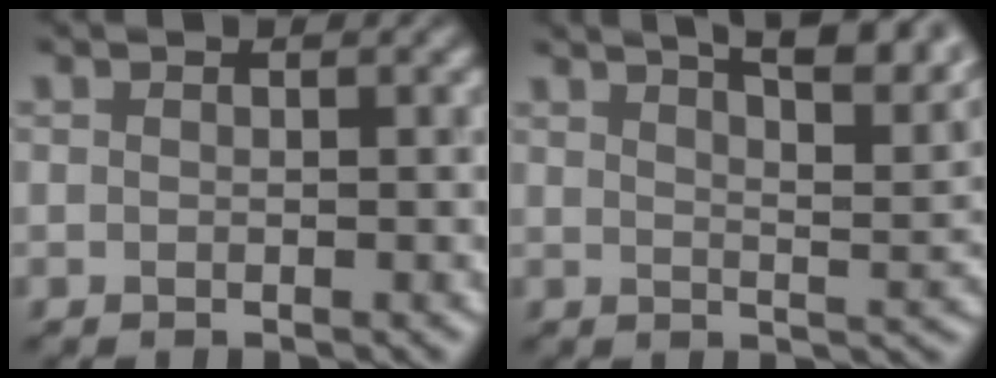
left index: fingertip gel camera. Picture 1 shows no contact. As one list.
[{"total": 10.9, "force": [7.8, 3.4, 6.8], "torque": [-0.054, 0.036, 0.068]}]